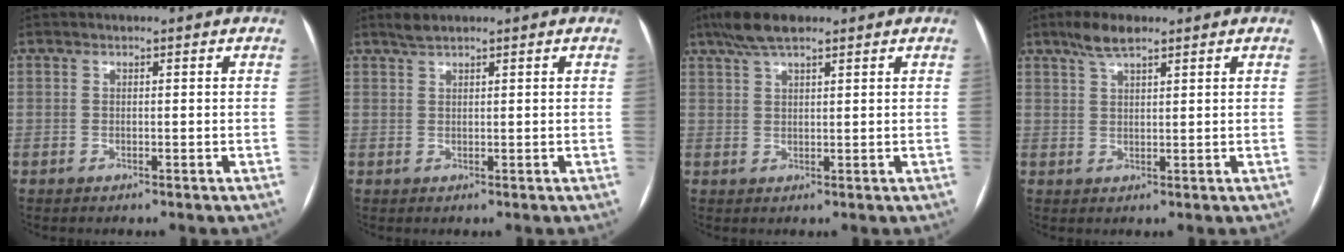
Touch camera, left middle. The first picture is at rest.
{"total": 1.5, "force": [1.3, 0.1, 0.7], "torque": [-0.018, 0.010, 0.029]}
{"total": 5.9, "force": [4.2, 1.4, 3.8], "torque": [-0.080, 0.024, 0.077]}
{"total": 4.2, "force": [3.1, 1.0, 2.7], "torque": [-0.058, 0.012, 0.058]}